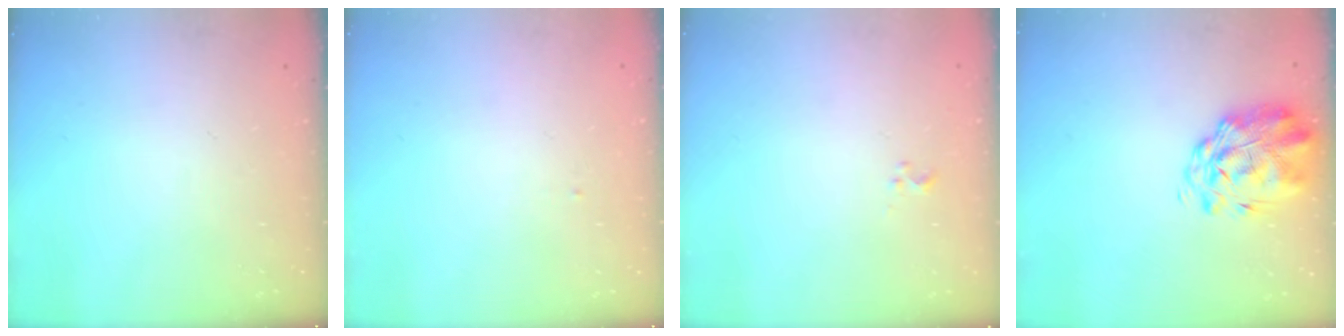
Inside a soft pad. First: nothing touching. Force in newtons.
{"total": 0.9, "press": 0.8, "slide": 0.3}
{"total": 0.0}
{"total": 3.0, "press": 2.6, "slide": 1.6}